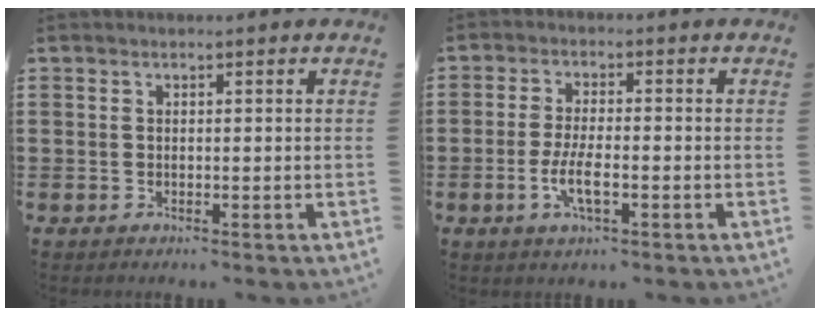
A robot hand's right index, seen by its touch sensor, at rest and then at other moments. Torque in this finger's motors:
{"motor_torque": [1.09, 1.04, 0.26, 0.08]}